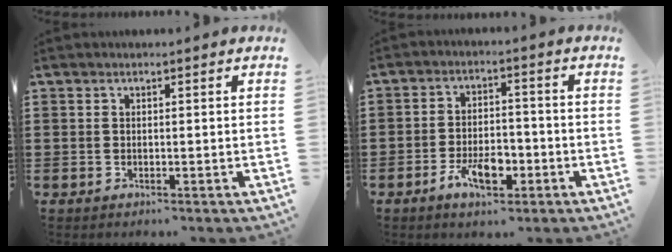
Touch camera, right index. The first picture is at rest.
{"total": 6.4, "force": [-3.0, 3.0, 4.7], "torque": [-0.085, -0.001, -0.057]}